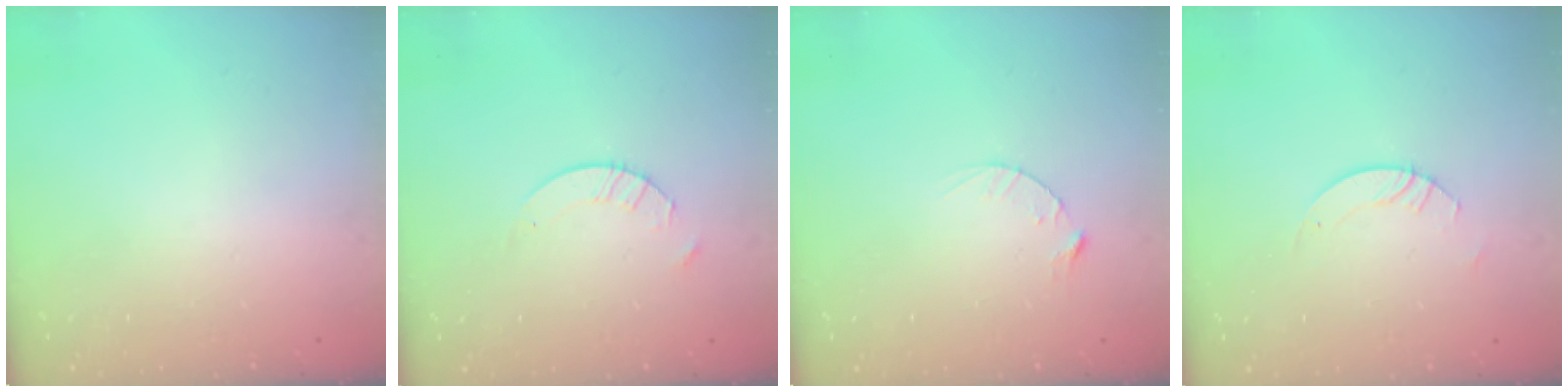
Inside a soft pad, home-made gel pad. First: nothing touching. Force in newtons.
{"total": 4.2, "press": 4.2, "slide": 0.4}
{"total": 2.8, "press": 2.8, "slide": 0.4}
{"total": 3.0, "press": 3.0, "slide": 0.3}